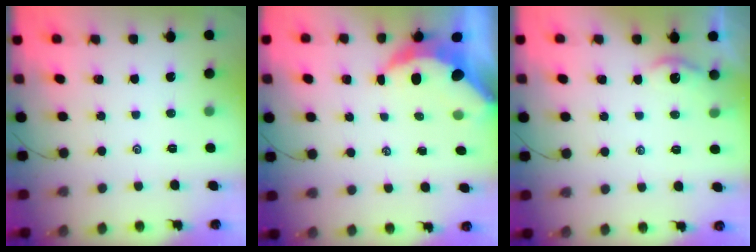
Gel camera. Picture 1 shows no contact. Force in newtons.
{"total": 7.4, "press": 7.3, "slide": 1.0}
{"total": 3.0, "press": 3.0, "slide": 0.5}